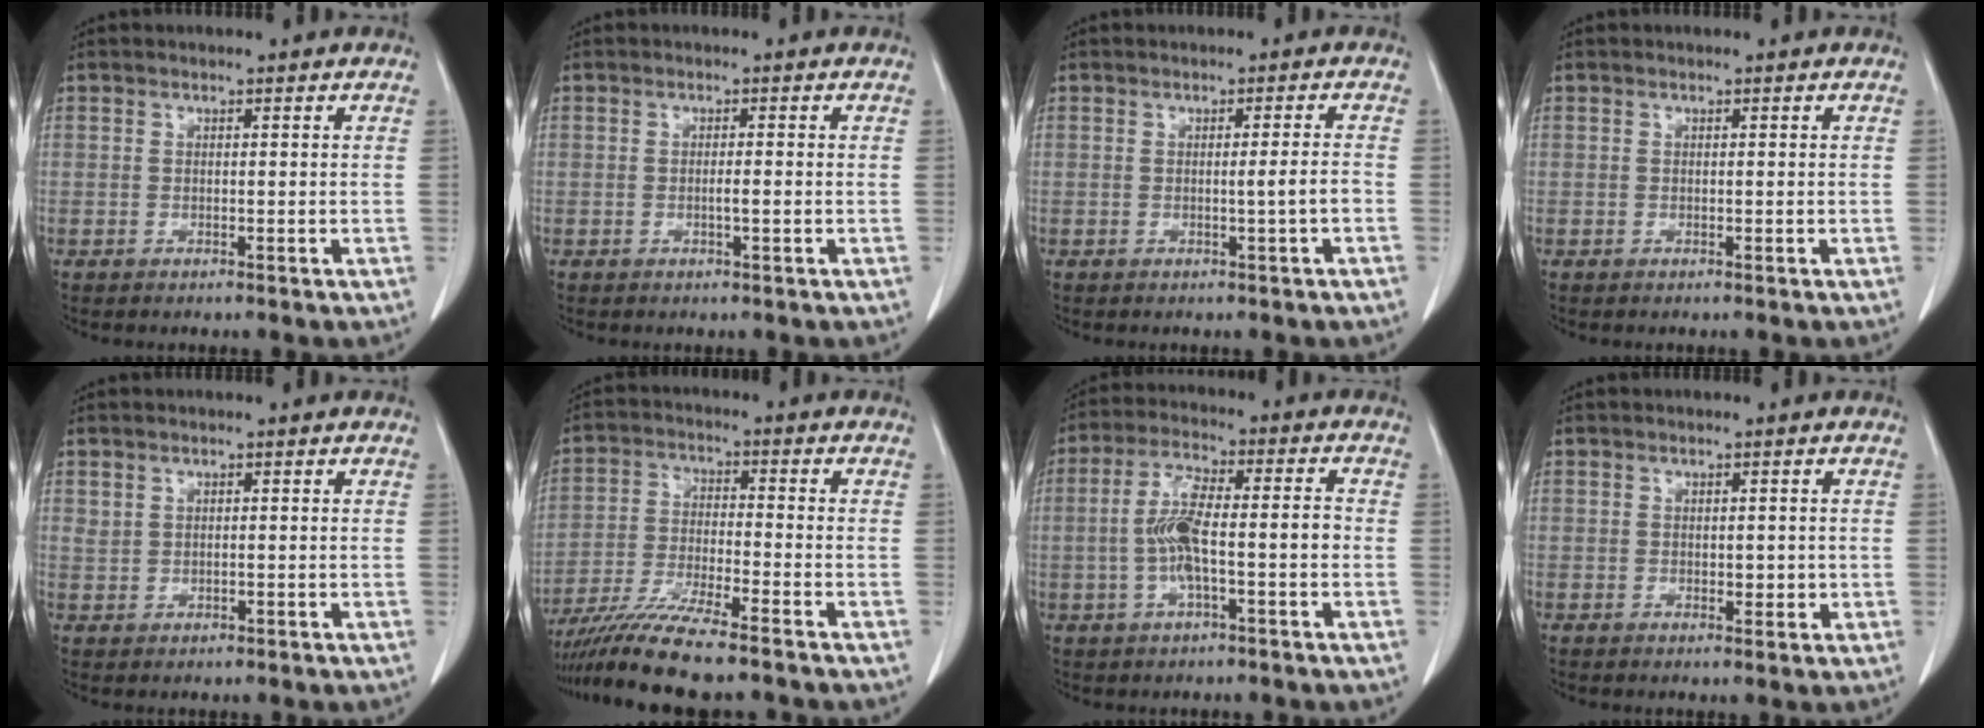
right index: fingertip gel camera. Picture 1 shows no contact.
{"total": 1.3, "force": [-0.3, 0.1, 1.2], "torque": [-0.021, -0.001, -0.003]}
{"total": 1.9, "force": [-0.6, -0.5, 1.7], "torque": [-0.027, -0.003, -0.011]}
{"total": 0.0}
{"total": 1.1, "force": [0.7, 0.8, 0.4], "torque": [-0.003, -0.002, 0.014]}
{"total": 10.7, "force": [-8.9, -0.2, 6.0], "torque": [-0.109, -0.027, -0.156]}
{"total": 9.0, "force": [-1.4, 2.1, 8.6], "torque": [-0.169, 0.020, -0.027]}
{"total": 1.9, "force": [0.0, 1.2, 1.5], "torque": [-0.015, -0.001, 0.004]}